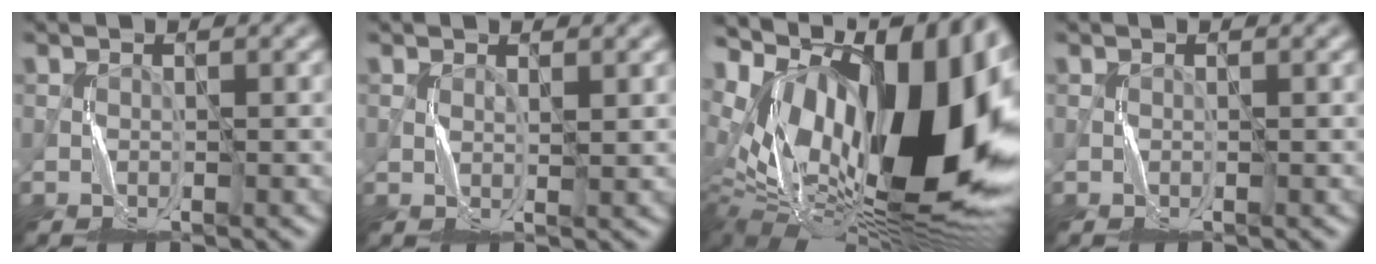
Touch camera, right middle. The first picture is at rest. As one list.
[{"total": 0.9, "force": [0.6, 0.1, 0.6], "torque": [-0.014, -0.001, 0.012]}, {"total": 19.8, "force": [3.5, 9.9, 16.8], "torque": [-0.275, 0.028, 0.048]}, {"total": 0.0}]